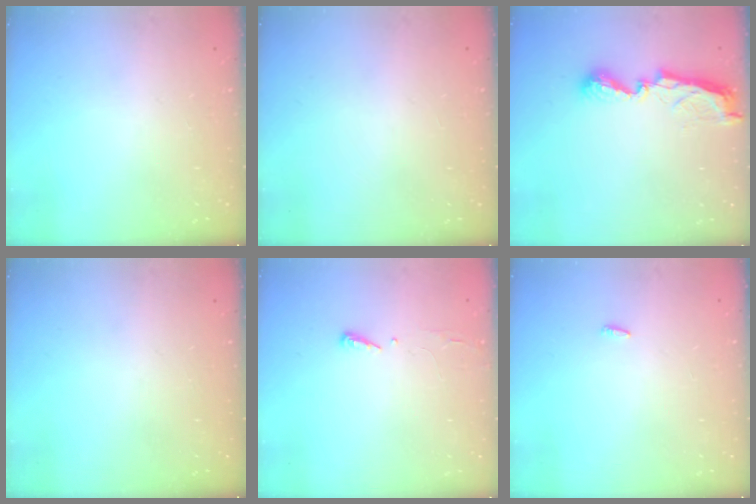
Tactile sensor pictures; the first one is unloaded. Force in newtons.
{"total": 1.1, "press": 0.8, "slide": 0.7}
{"total": 7.7, "press": 7.6, "slide": 0.7}
{"total": 0.0}
{"total": 2.9, "press": 2.9, "slide": 0.4}
{"total": 1.8, "press": 1.7, "slide": 0.6}